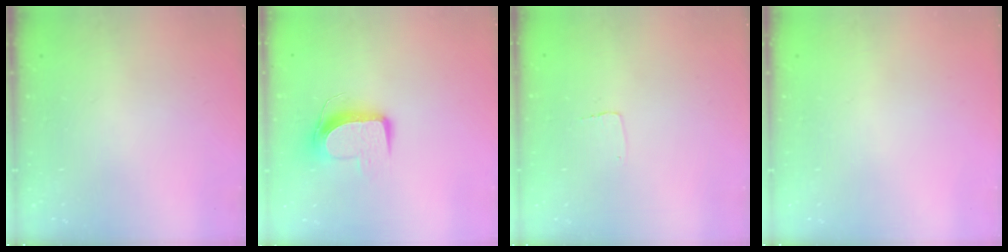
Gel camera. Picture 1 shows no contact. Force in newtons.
{"total": 10.1, "press": 10.1, "slide": 0.5}
{"total": 2.3, "press": 2.3, "slide": 0.1}
{"total": 0.0}